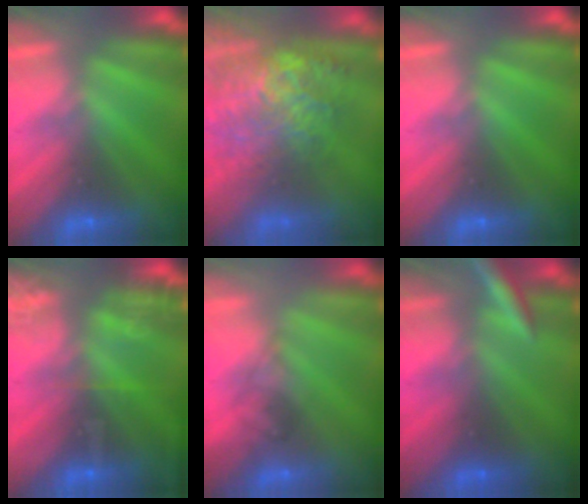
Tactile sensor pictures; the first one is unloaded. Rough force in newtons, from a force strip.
{"total": 10.4}
{"total": 0.0}
{"total": 6.3}
{"total": 1.5}
{"total": 2.9}